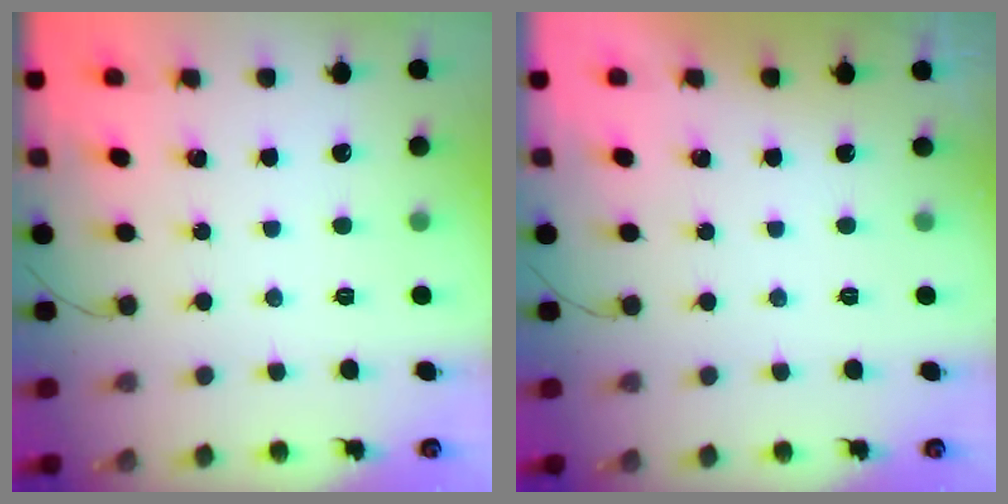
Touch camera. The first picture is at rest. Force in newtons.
{"total": 0.0}